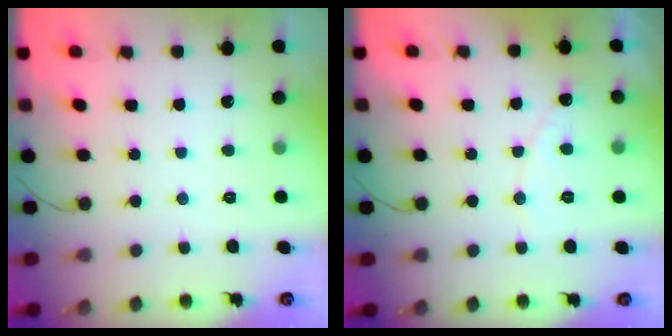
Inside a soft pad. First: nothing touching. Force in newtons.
{"total": 3.9, "press": 3.9, "slide": 0.2}